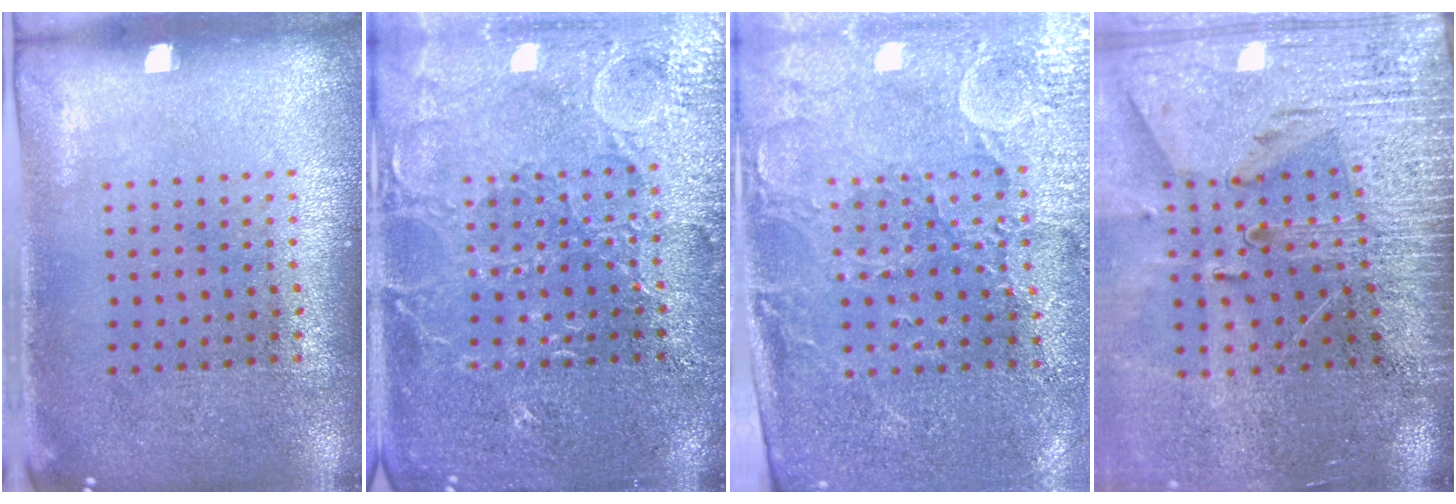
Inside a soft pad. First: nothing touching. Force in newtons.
{"total": 5.1, "press": 5.0, "slide": 0.7}
{"total": 3.2, "press": 3.0, "slide": 1.3}
{"total": 3.9, "press": 3.2, "slide": 2.2}